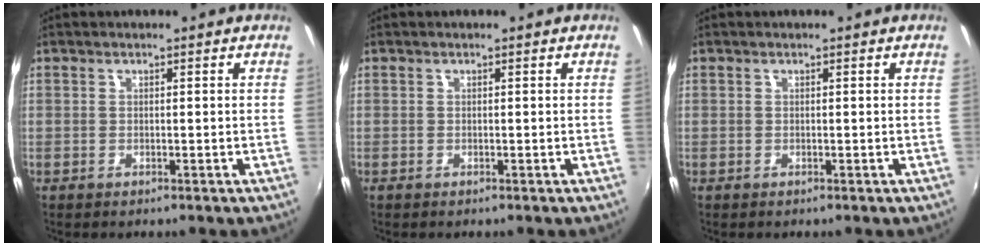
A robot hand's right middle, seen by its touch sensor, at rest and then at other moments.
{"total": 0.0}
{"total": 0.0}